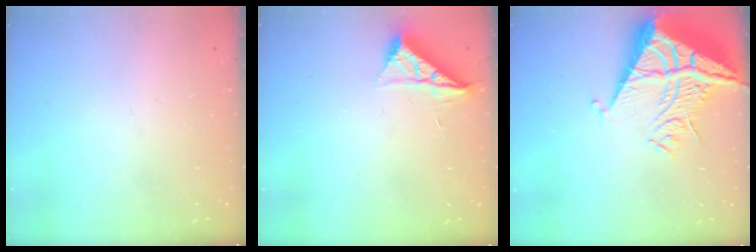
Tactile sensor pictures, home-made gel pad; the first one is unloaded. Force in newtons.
{"total": 6.6, "press": 6.6, "slide": 0.3}
{"total": 13.3, "press": 13.2, "slide": 1.4}